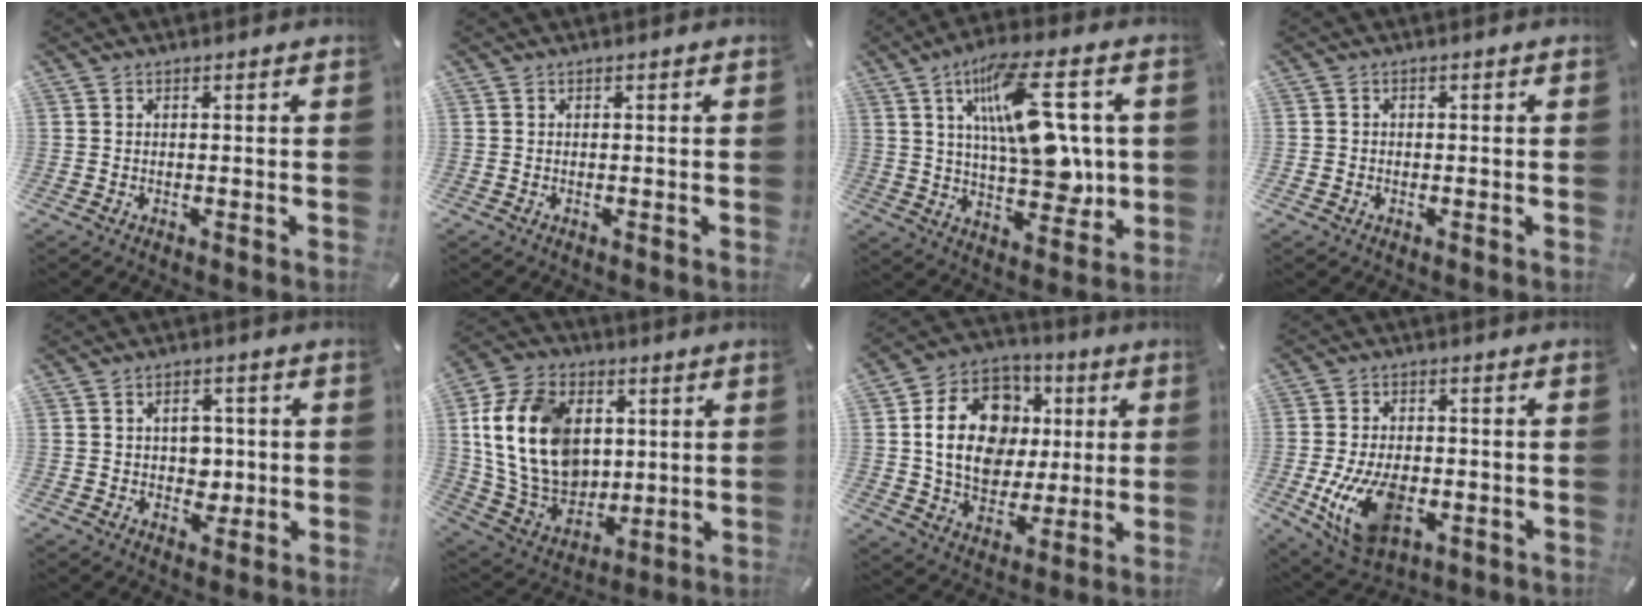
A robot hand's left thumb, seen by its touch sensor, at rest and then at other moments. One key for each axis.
{"total": 0.0}
{"total": 19.0, "fx": 5.7, "fy": 8.4, "fz": 16.0, "tx": -0.255, "ty": -0.012, "tz": 0.091}
{"total": 1.0, "fx": -0.4, "fy": 0.9, "fz": 0.2, "tx": -0.004, "ty": 0.003, "tz": -0.010}
{"total": 5.2, "fx": 0.2, "fy": 4.3, "fz": 2.9, "tx": -0.031, "ty": -0.002, "tz": -0.003}
{"total": 19.4, "fx": 3.7, "fy": 14.7, "fz": 12.1, "tx": -0.266, "ty": -0.014, "tz": 0.069}
{"total": 18.0, "fx": 2.5, "fy": 14.6, "fz": 10.2, "tx": -0.185, "ty": 0.012, "tz": 0.052}
{"total": 13.8, "fx": -3.5, "fy": 8.8, "fz": 10.1, "tx": -0.196, "ty": -0.003, "tz": -0.059}